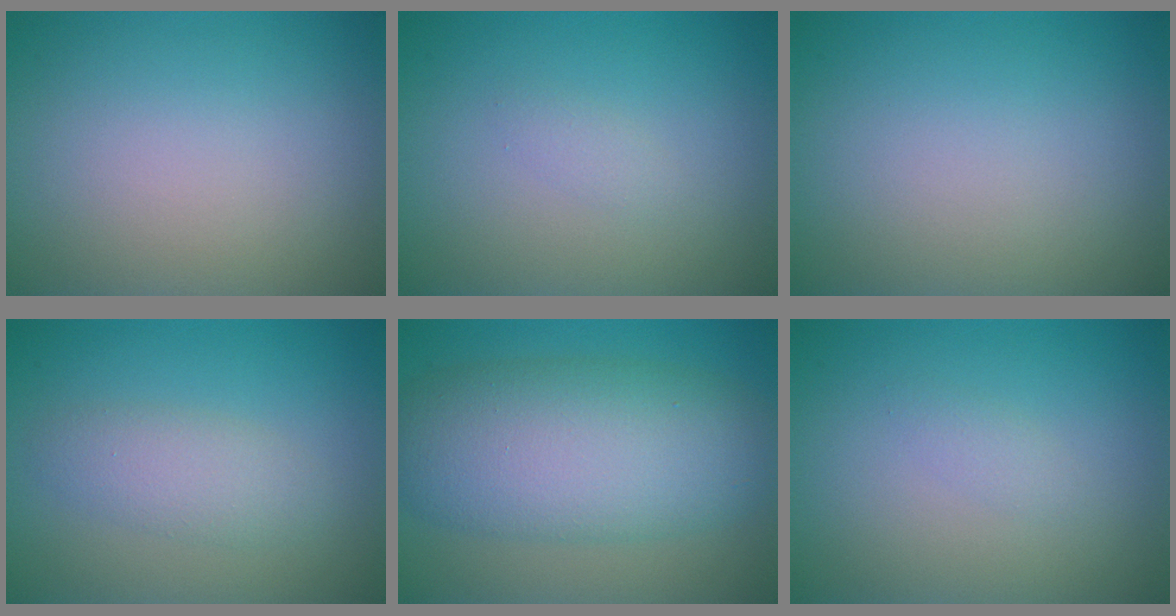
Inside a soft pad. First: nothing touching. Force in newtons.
{"total": 0.8, "press": 0.8, "slide": 0.1}
{"total": 0.0}
{"total": 2.6, "press": 2.6, "slide": 0.1}
{"total": 9.8, "press": 9.8, "slide": 0.1}
{"total": 0.8, "press": 0.8, "slide": 0.1}